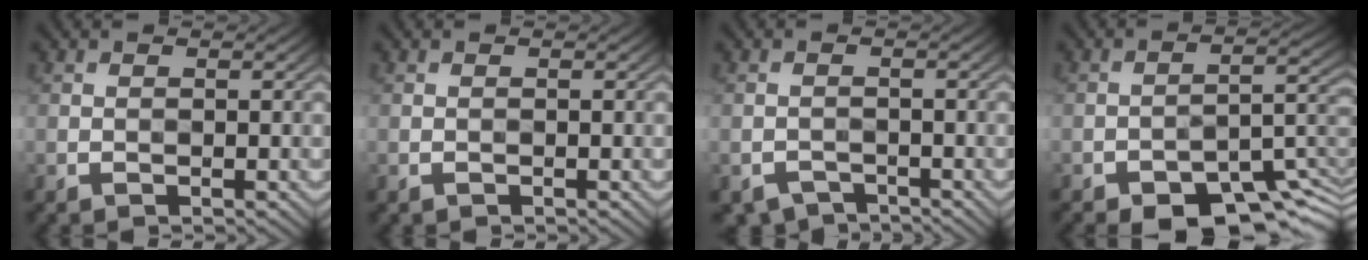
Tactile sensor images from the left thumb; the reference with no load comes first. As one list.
[{"total": 0.0}, {"total": 2.5, "force": [-2.1, 1.3, 0.6], "torque": [-0.009, -0.004, -0.038]}, {"total": 12.0, "force": [-8.5, 4.6, 7.1], "torque": [-0.095, -0.007, -0.125]}]